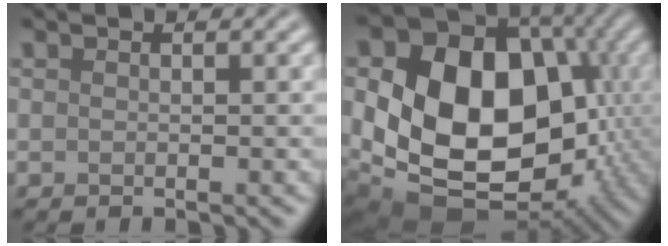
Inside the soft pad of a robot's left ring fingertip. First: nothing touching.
{"total": 19.9, "force": [-0.9, 15.1, 13.0], "torque": [-0.210, -0.015, -0.012]}